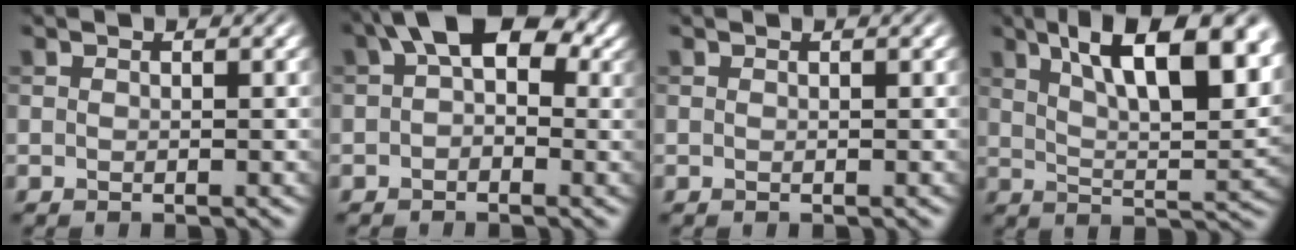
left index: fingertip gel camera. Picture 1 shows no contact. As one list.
[{"total": 7.0, "force": [2.0, 4.1, 5.3], "torque": [-0.067, 0.023, 0.013]}, {"total": 0.0}, {"total": 13.4, "force": [6.4, 4.8, 10.7], "torque": [-0.136, 0.013, 0.090]}]